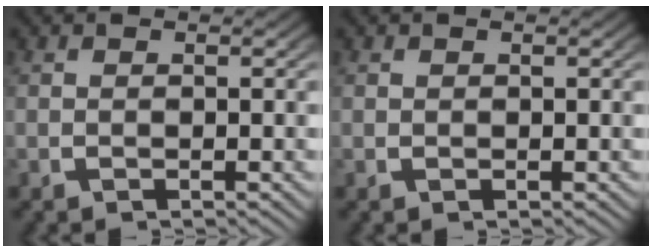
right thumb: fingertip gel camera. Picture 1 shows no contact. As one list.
[{"total": 0.0}]